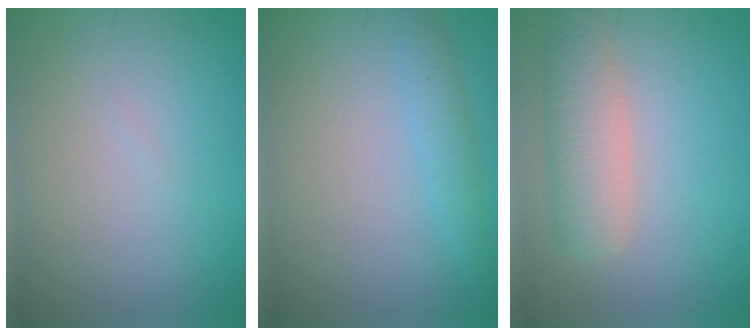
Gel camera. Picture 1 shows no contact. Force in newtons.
{"total": 1.7, "press": 1.7, "slide": 0.0}
{"total": 4.2, "press": 4.2, "slide": 0.2}